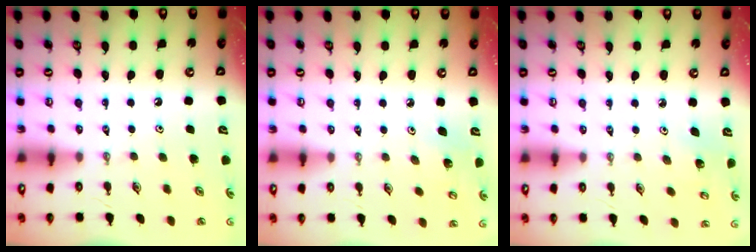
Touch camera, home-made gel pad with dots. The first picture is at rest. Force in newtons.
{"total": 5.0, "press": 4.9, "slide": 1.2}
{"total": 1.7, "press": 1.7, "slide": 0.1}